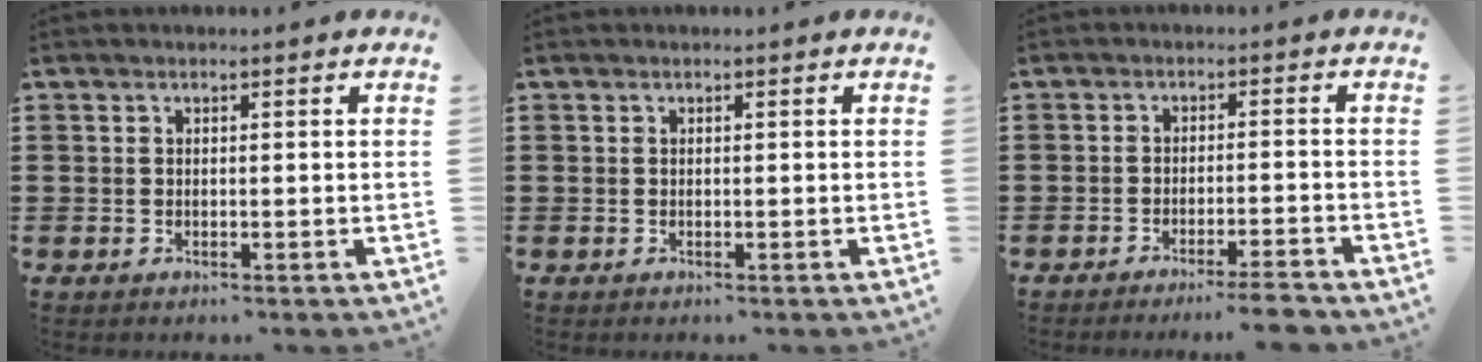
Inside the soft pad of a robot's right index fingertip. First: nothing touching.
{"total": 0.0}
{"total": 3.9, "force": [-3.4, -0.4, 1.8], "torque": [-0.028, -0.007, -0.065]}